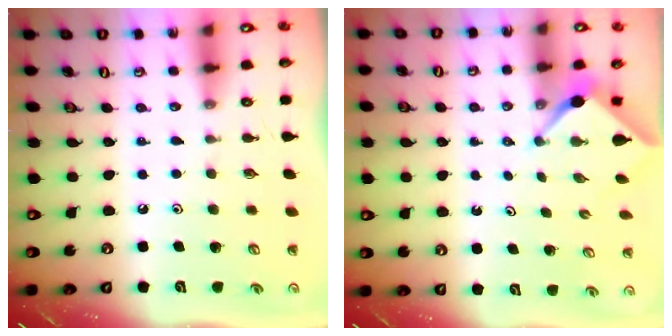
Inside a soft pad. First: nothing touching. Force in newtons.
{"total": 2.5, "press": 2.5, "slide": 0.2}